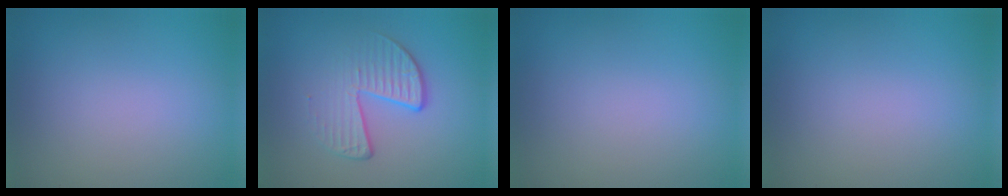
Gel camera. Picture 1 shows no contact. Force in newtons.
{"total": 4.1, "press": 2.6, "slide": 3.2}
{"total": 0.0}
{"total": 0.0}